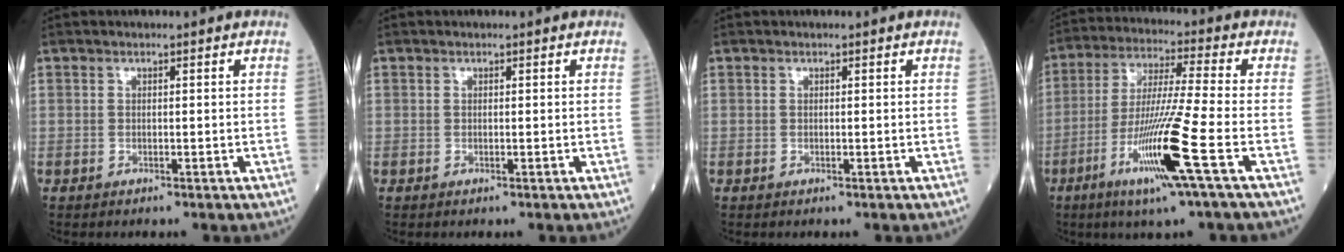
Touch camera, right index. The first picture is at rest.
{"total": 0.0}
{"total": 0.0}
{"total": 13.6, "force": [-5.4, -1.5, 12.4], "torque": [-0.246, -0.022, -0.104]}